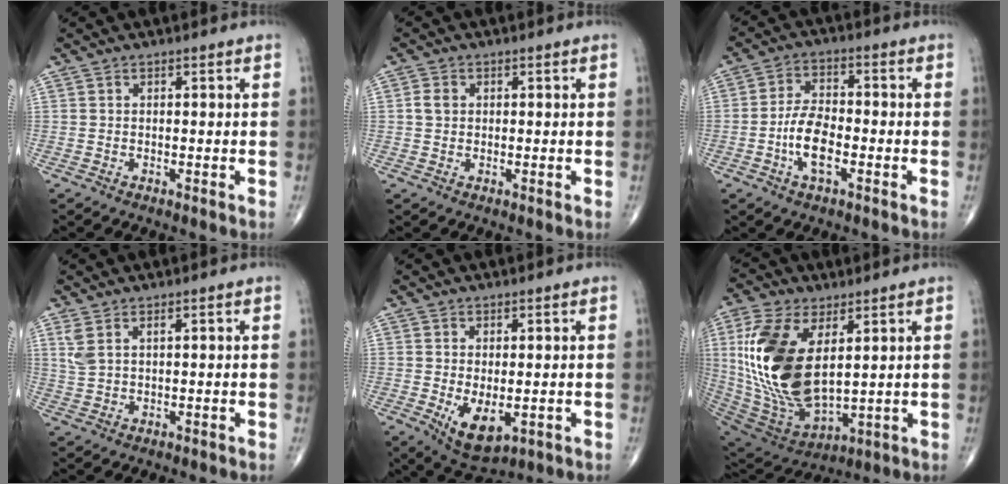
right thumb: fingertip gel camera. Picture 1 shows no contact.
{"total": 2.2, "force": [0.3, 1.8, 1.2], "torque": [-0.019, 0.003, 0.006]}
{"total": 10.1, "force": [-2.9, 4.8, 8.4], "torque": [-0.159, 0.019, -0.061]}
{"total": 3.3, "force": [1.8, 1.2, 2.5], "torque": [-0.061, 0.001, 0.045]}
{"total": 6.9, "force": [-1.2, 3.5, 5.8], "torque": [-0.089, -0.017, -0.005]}
{"total": 22.3, "force": [4.7, 11.7, 18.4], "torque": [-0.372, -0.031, 0.098]}